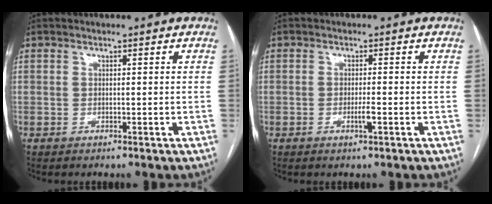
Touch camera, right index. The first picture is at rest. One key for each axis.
{"total": 1.9, "fx": -0.6, "fy": 0.0, "fz": 1.8, "tx": -0.034, "ty": -0.004, "tz": -0.012}